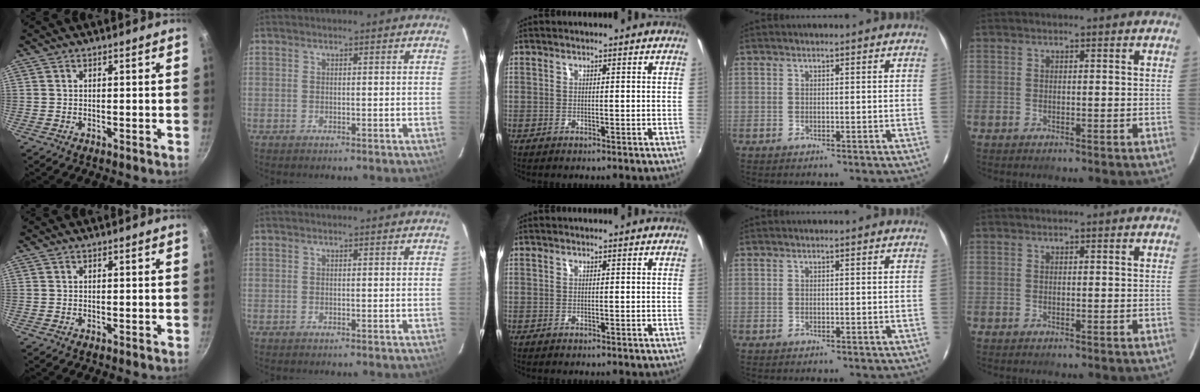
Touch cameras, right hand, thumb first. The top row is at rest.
{}